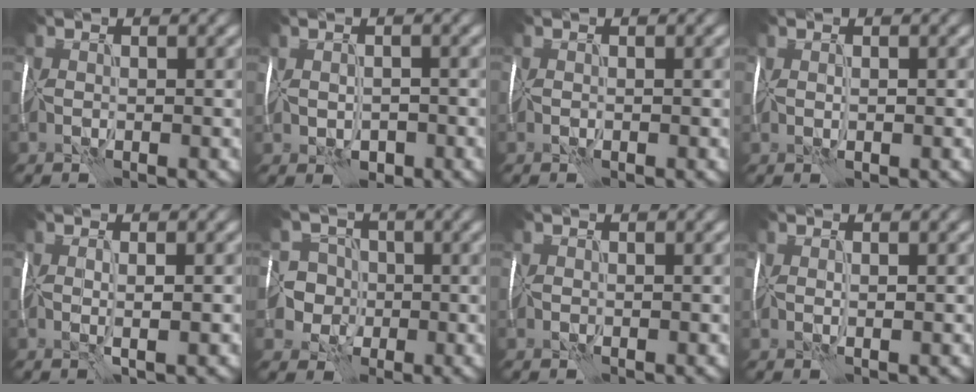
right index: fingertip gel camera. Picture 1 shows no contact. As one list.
[{"total": 1.8, "force": [-0.3, 1.3, 1.1], "torque": [-0.019, -0.003, -0.002]}, {"total": 0.0}, {"total": 1.0, "force": [0.5, 0.4, 0.7], "torque": [-0.001, 0.004, 0.013]}, {"total": 1.7, "force": [0.6, 0.4, 1.6], "torque": [-0.010, 0.008, 0.015]}, {"total": 7.5, "force": [-1.4, 7.1, 1.8], "torque": [-0.022, 0.010, -0.064]}, {"total": 0.0}, {"total": 1.0, "force": [0.8, 0.0, 0.6], "torque": [0.000, 0.003, 0.012]}]